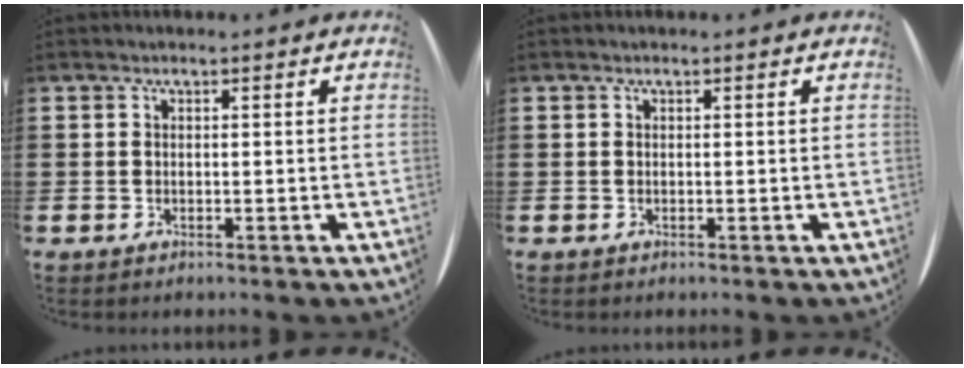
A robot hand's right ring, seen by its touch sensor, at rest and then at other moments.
{"total": 0.0}